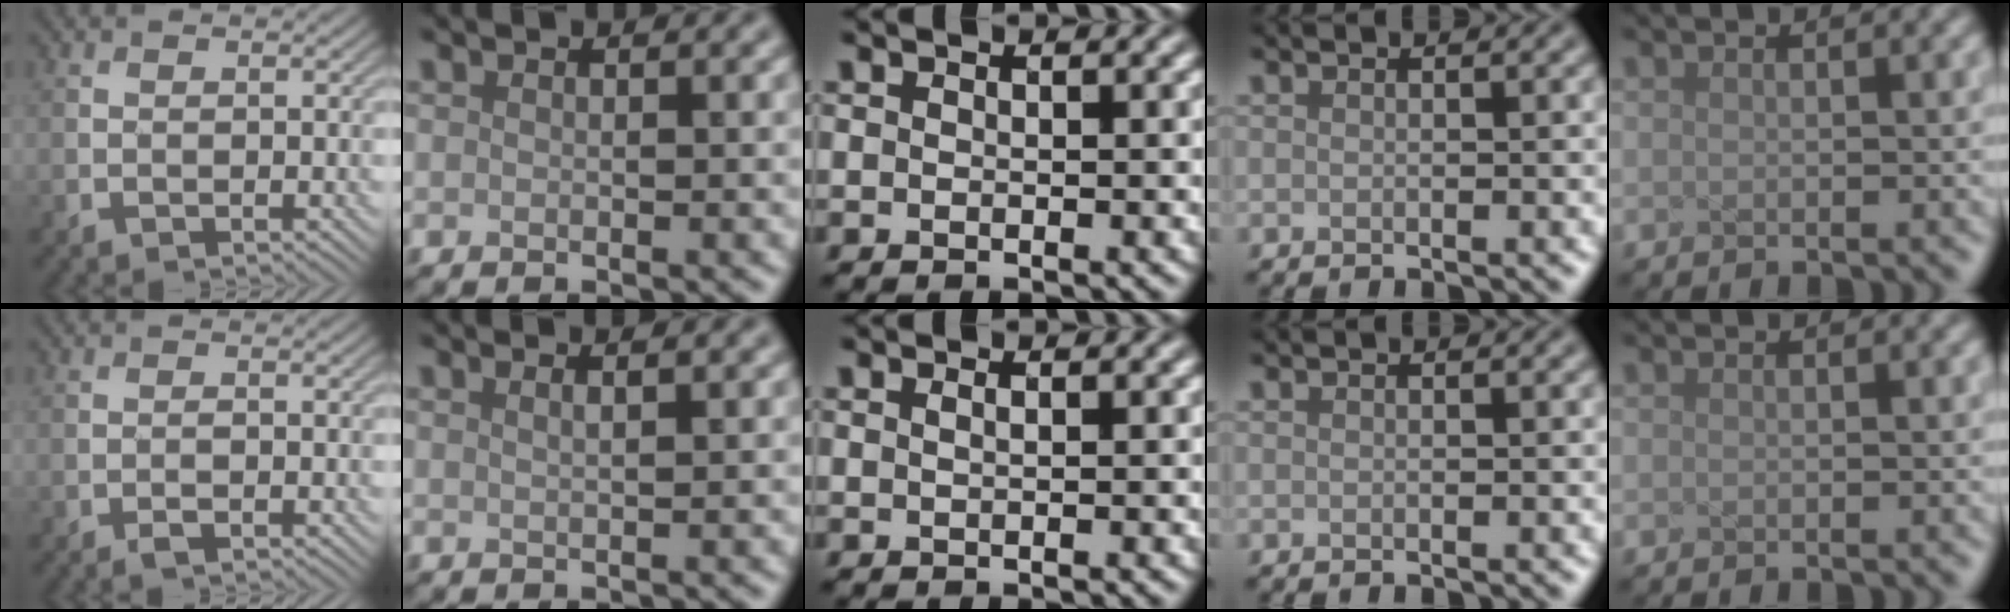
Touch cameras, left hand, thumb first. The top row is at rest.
{"thumb": {"total": 1.1, "force": [-0.5, 0.3, 0.9], "torque": [-0.015, 0.003, -0.010]}, "index": {"total": 1.8, "force": [1.1, 0.7, 1.3], "torque": [-0.002, 0.001, -0.002]}}